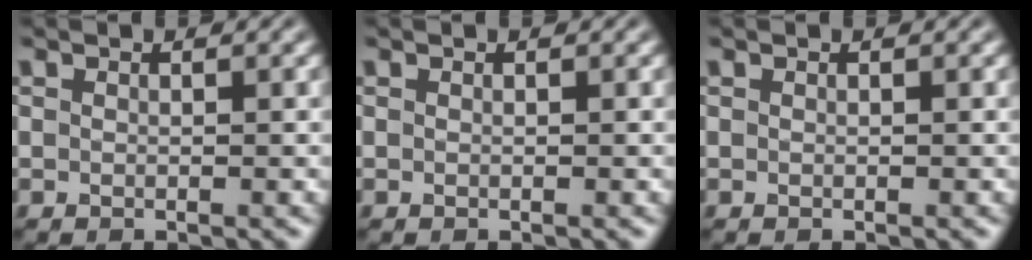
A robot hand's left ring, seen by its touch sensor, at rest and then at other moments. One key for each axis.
{"total": 0.0}
{"total": 0.0}